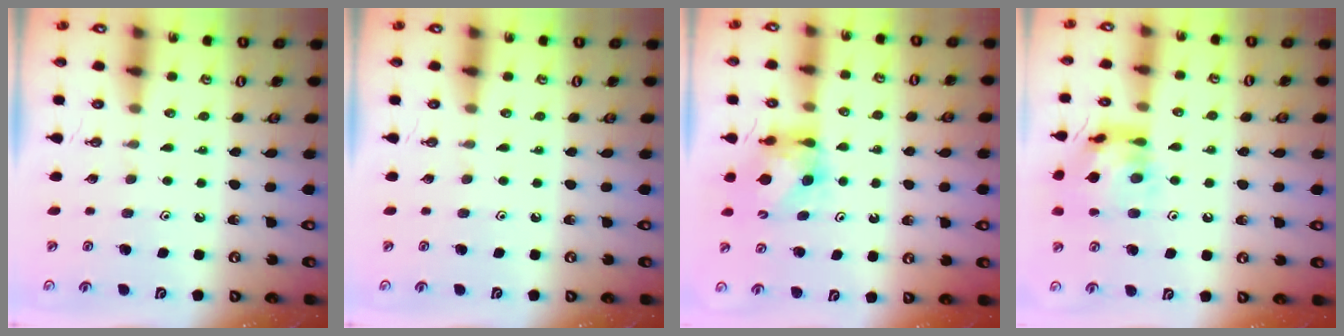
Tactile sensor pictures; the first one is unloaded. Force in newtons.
{"total": 0.0}
{"total": 5.9, "press": 5.9, "slide": 0.6}
{"total": 14.5, "press": 14.4, "slide": 1.5}